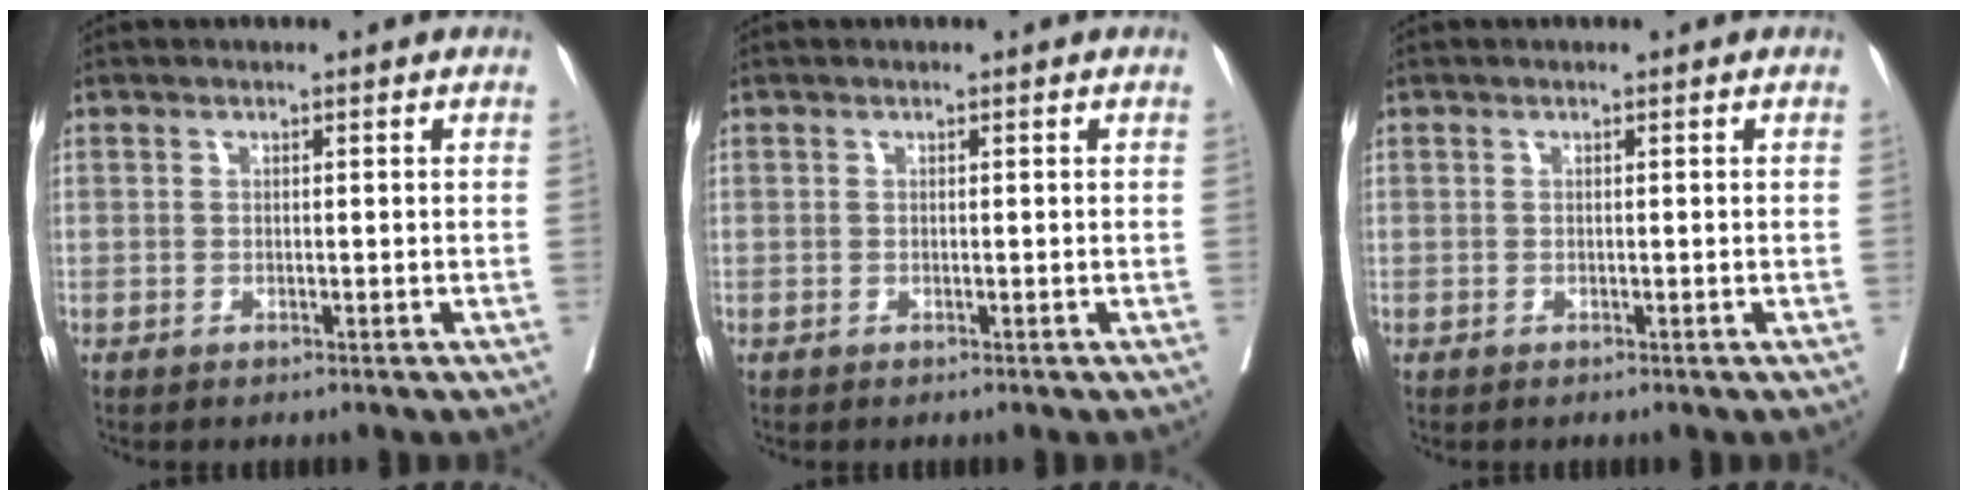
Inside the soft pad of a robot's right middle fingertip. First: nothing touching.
{"total": 0.0}
{"total": 0.0}